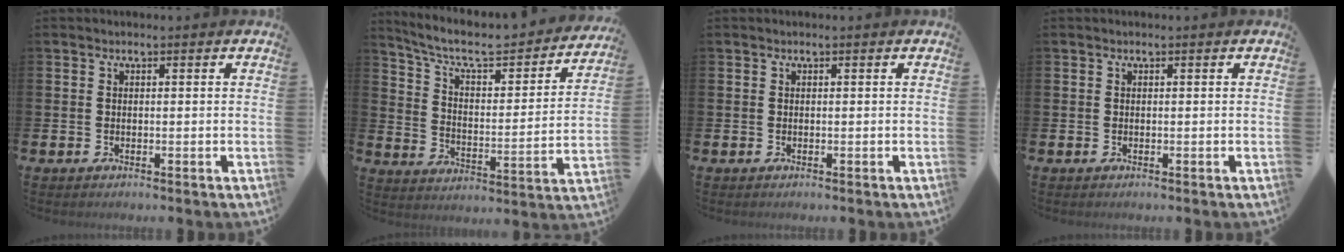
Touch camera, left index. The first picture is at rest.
{"total": 7.6, "force": [6.4, 2.3, 3.4], "torque": [-0.096, -0.044, 0.105]}
{"total": 0.0}
{"total": 0.0}